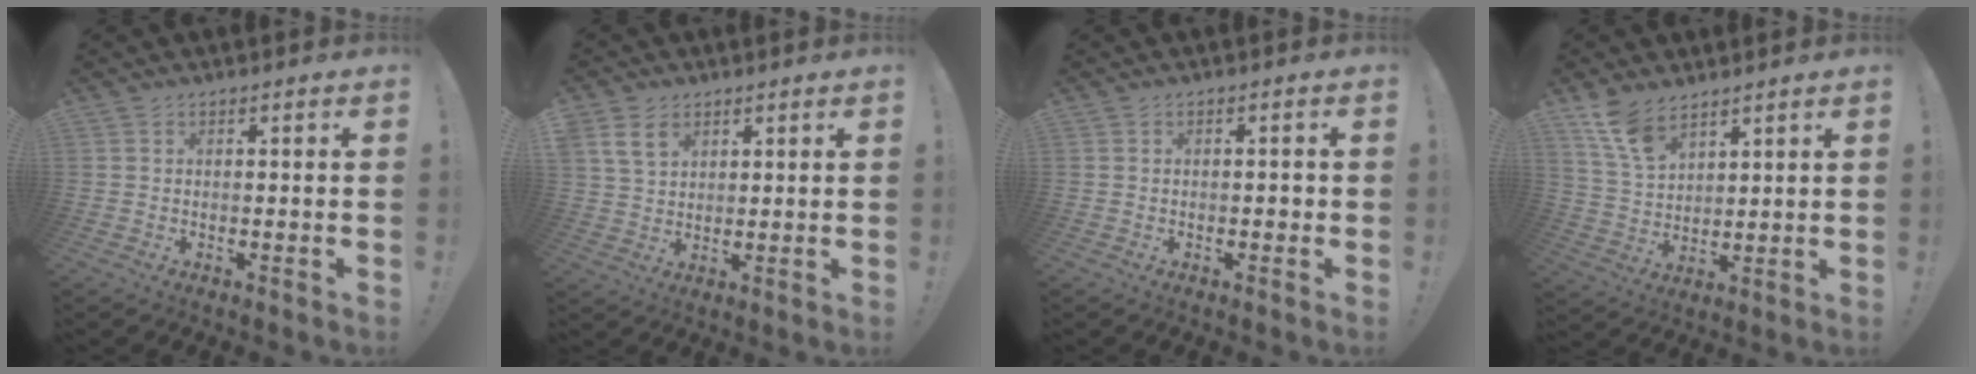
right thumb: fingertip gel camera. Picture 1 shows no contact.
{"total": 7.8, "force": [3.9, 5.6, 3.7], "torque": [-0.062, -0.006, 0.081]}
{"total": 1.2, "force": [-0.4, 0.7, 0.8], "torque": [-0.013, 0.005, -0.009]}
{"total": 9.8, "force": [7.3, 4.6, 4.7], "torque": [-0.089, -0.040, 0.143]}